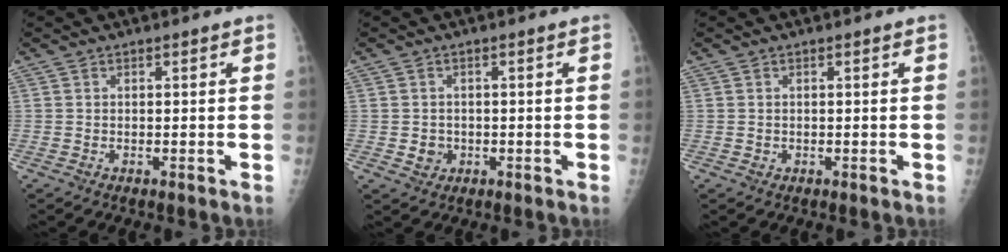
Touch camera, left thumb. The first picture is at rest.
{"total": 2.5, "force": [-0.4, 2.3, 0.8], "torque": [-0.001, 0.004, 0.000]}
{"total": 0.5, "force": [0.1, 0.5, 0.1], "torque": [0.002, 0.002, 0.002]}